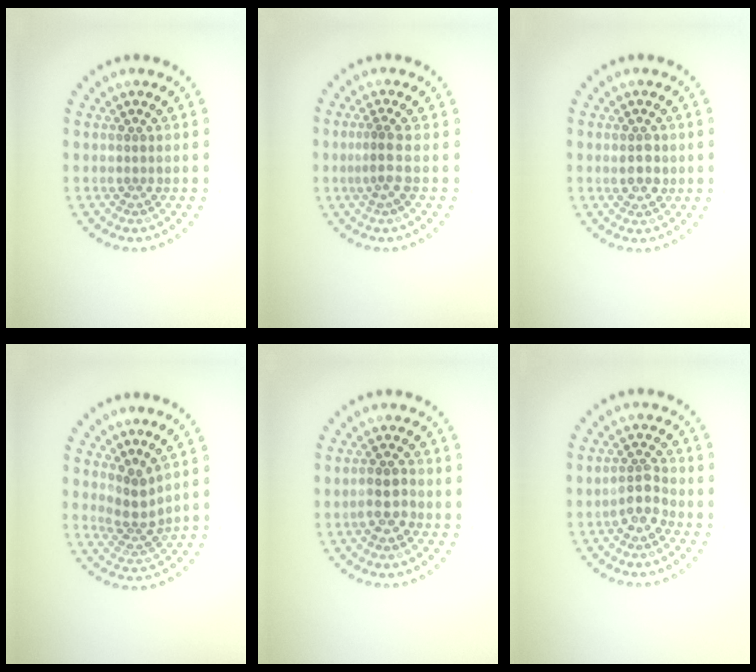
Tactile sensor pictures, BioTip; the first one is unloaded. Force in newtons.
{"total": 1.8, "press": 1.2, "slide": 1.3}
{"total": 1.9, "press": 1.9, "slide": 0.4}
{"total": 2.5, "press": 1.8, "slide": 1.7}
{"total": 2.1, "press": 2.0, "slide": 0.8}
{"total": 2.5, "press": 2.2, "slide": 1.1}